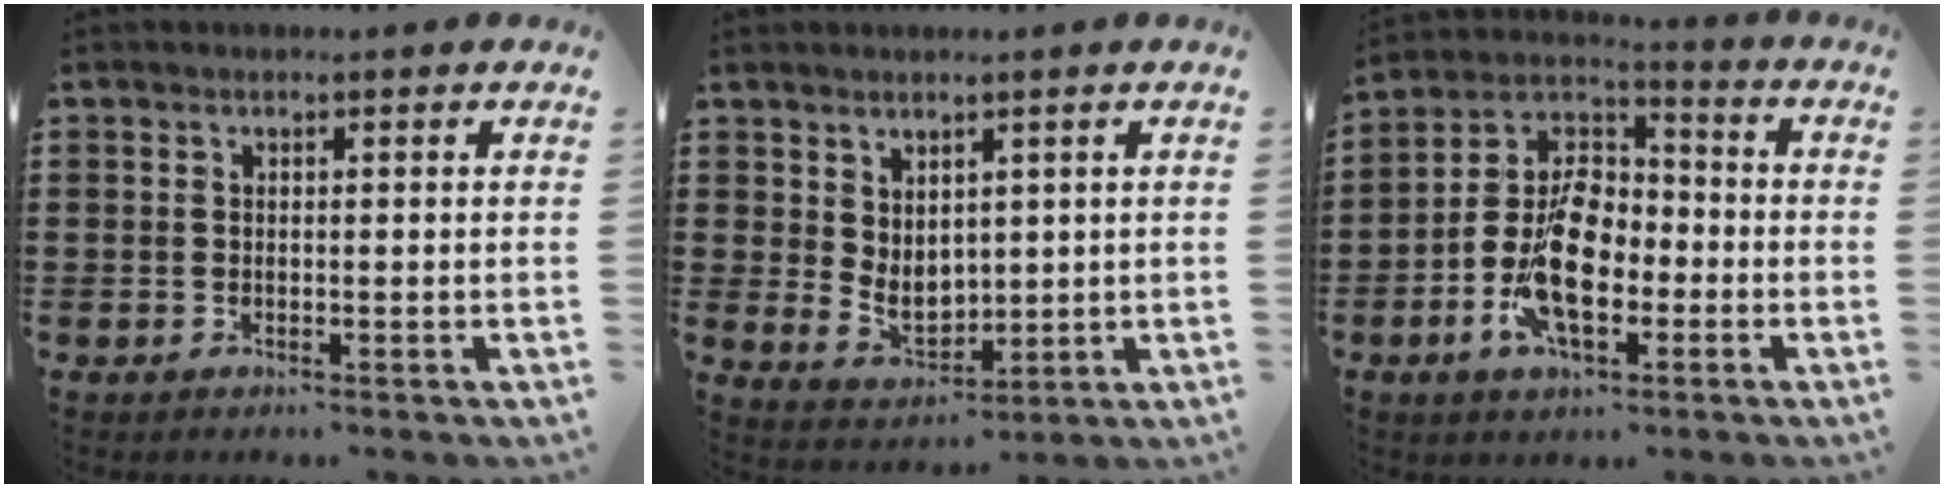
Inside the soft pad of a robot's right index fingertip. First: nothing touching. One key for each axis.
{"total": 4.3, "fx": 2.1, "fy": 3.1, "fz": 2.2, "tx": -0.045, "ty": -0.003, "tz": 0.041}
{"total": 12.4, "fx": -4.3, "fy": 7.2, "fz": 9.1, "tx": -0.217, "ty": 0.001, "tz": -0.087}